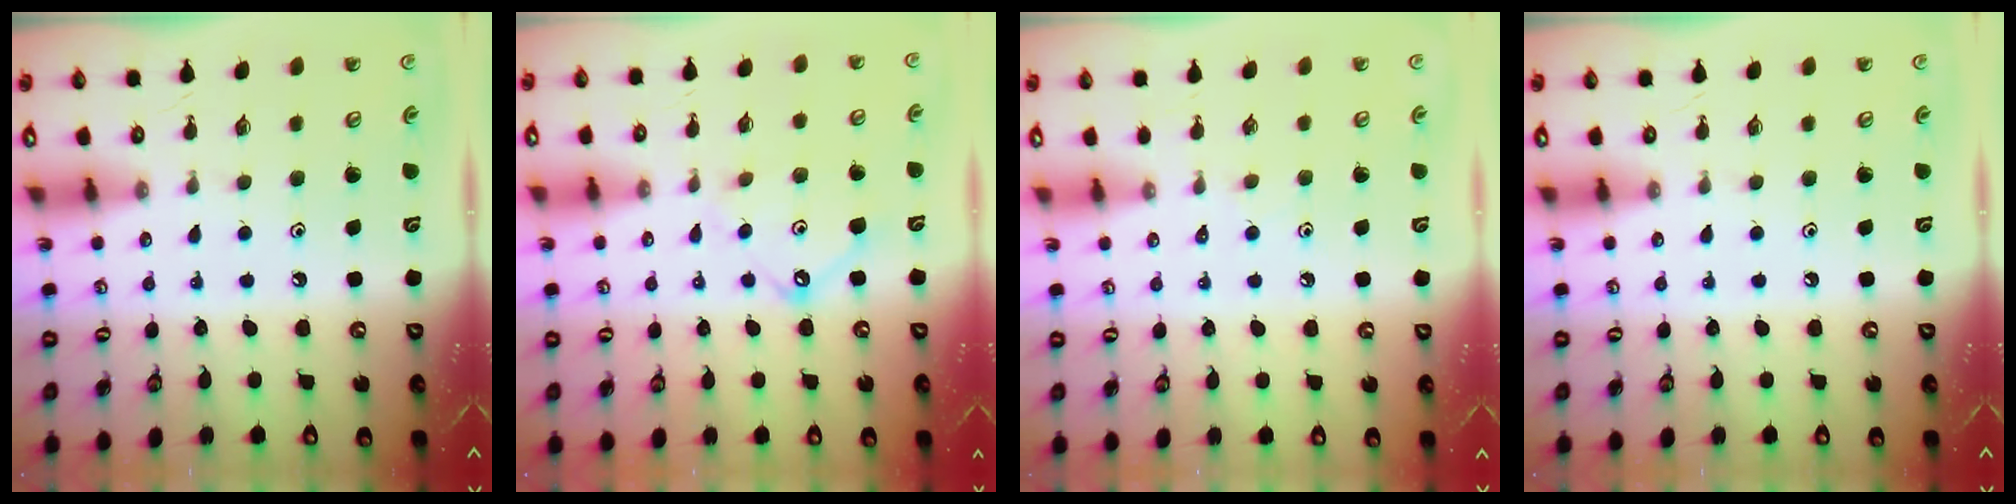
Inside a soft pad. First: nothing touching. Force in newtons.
{"total": 9.6, "press": 9.5, "slide": 1.0}
{"total": 2.1, "press": 2.1, "slide": 0.4}
{"total": 0.0}